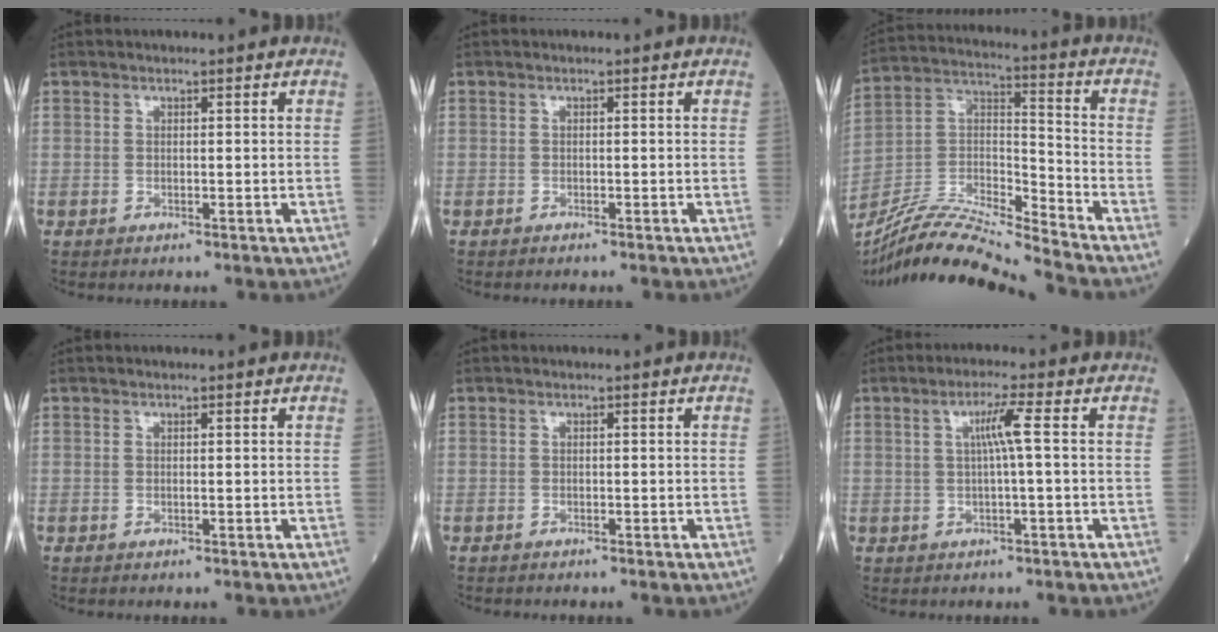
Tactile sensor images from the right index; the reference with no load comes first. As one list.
[{"total": 1.0, "force": [-0.9, 0.1, 0.4], "torque": [-0.004, 0.000, -0.012]}, {"total": 16.8, "force": [-15.7, -1.2, 5.7], "torque": [-0.104, 0.013, -0.294]}, {"total": 0.0}, {"total": 0.6, "force": [-0.6, 0.1, 0.1], "torque": [-0.003, -0.001, -0.011]}, {"total": 3.8, "force": [0.5, -0.7, 3.7], "torque": [-0.071, 0.006, 0.010]}]